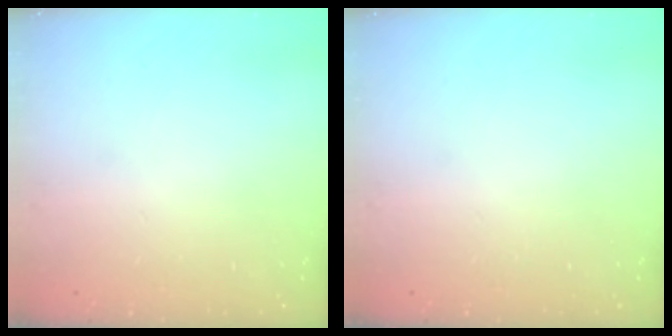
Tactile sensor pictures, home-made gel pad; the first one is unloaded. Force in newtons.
{"total": 0.0}